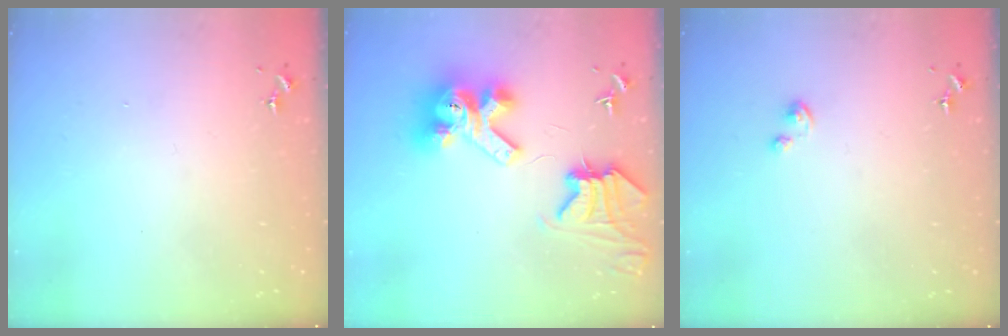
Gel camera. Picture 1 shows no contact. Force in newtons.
{"total": 13.7, "press": 13.6, "slide": 1.6}
{"total": 0.9, "press": 0.9, "slide": 0.1}